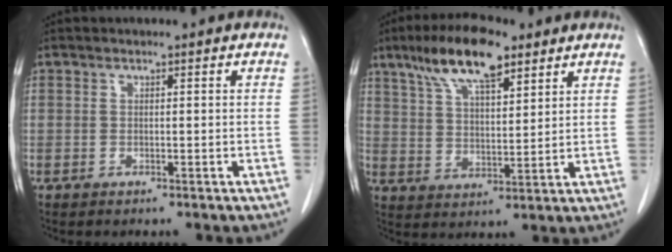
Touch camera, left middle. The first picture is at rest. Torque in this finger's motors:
{"motor_torque": [1.23, -0.91, 0.22, 0.12]}